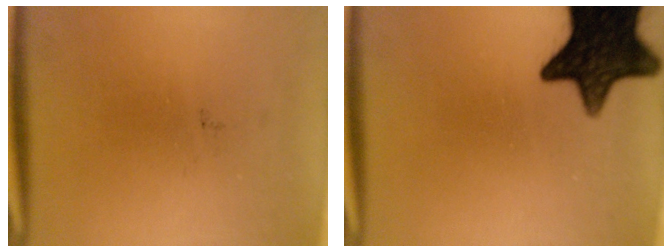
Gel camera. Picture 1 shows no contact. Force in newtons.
{"total": 15.4}